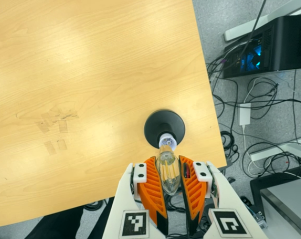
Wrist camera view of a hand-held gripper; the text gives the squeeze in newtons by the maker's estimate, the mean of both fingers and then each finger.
{"total": 19.4, "left": 24.0, "right": 14.8}